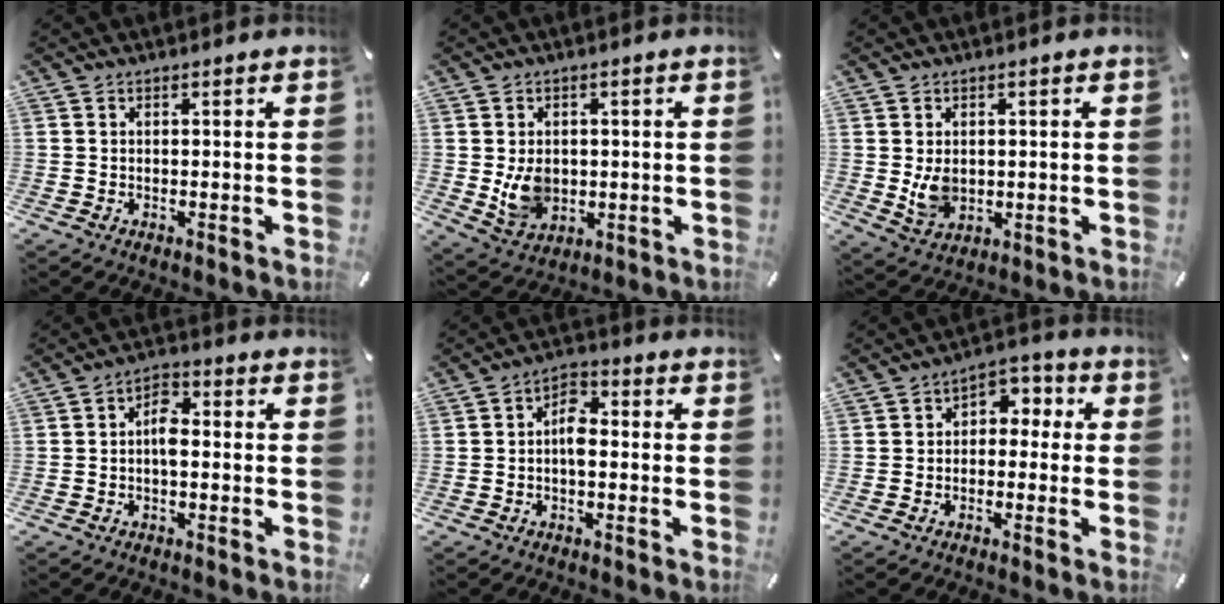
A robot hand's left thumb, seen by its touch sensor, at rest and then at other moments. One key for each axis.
{"total": 8.1, "fx": 0.4, "fy": 7.2, "fz": 3.7, "tx": -0.071, "ty": -0.005, "tz": 0.009}
{"total": 5.7, "fx": 0.2, "fy": 4.6, "fz": 3.4, "tx": -0.058, "ty": -0.010, "tz": 0.000}
{"total": 5.0, "fx": -0.9, "fy": 2.8, "fz": 4.1, "tx": -0.072, "ty": 0.009, "tz": -0.019}
{"total": 5.7, "fx": -1.2, "fy": 3.3, "fz": 4.5, "tx": -0.077, "ty": 0.012, "tz": -0.024}
{"total": 4.6, "fx": -1.5, "fy": 3.8, "fz": 2.1, "tx": -0.030, "ty": 0.018, "tz": -0.033}